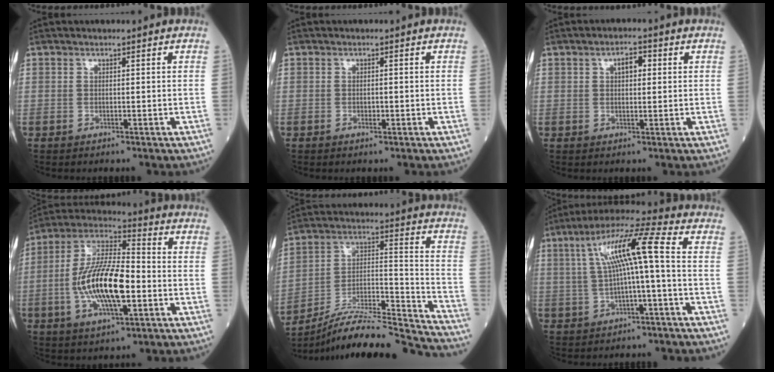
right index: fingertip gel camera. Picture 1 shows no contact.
{"total": 0.8, "force": [-0.3, 0.4, 0.7], "torque": [-0.009, 0.000, -0.004]}
{"total": 3.1, "force": [0.9, 1.4, 2.6], "torque": [-0.042, 0.008, 0.013]}
{"total": 16.0, "force": [-2.9, 4.8, 15.0], "torque": [-0.302, 0.006, -0.055]}
{"total": 23.7, "force": [-22.3, -0.6, 7.9], "torque": [-0.121, -0.001, -0.355]}
{"total": 10.7, "force": [1.1, 0.4, 10.6], "torque": [-0.194, 0.032, 0.019]}